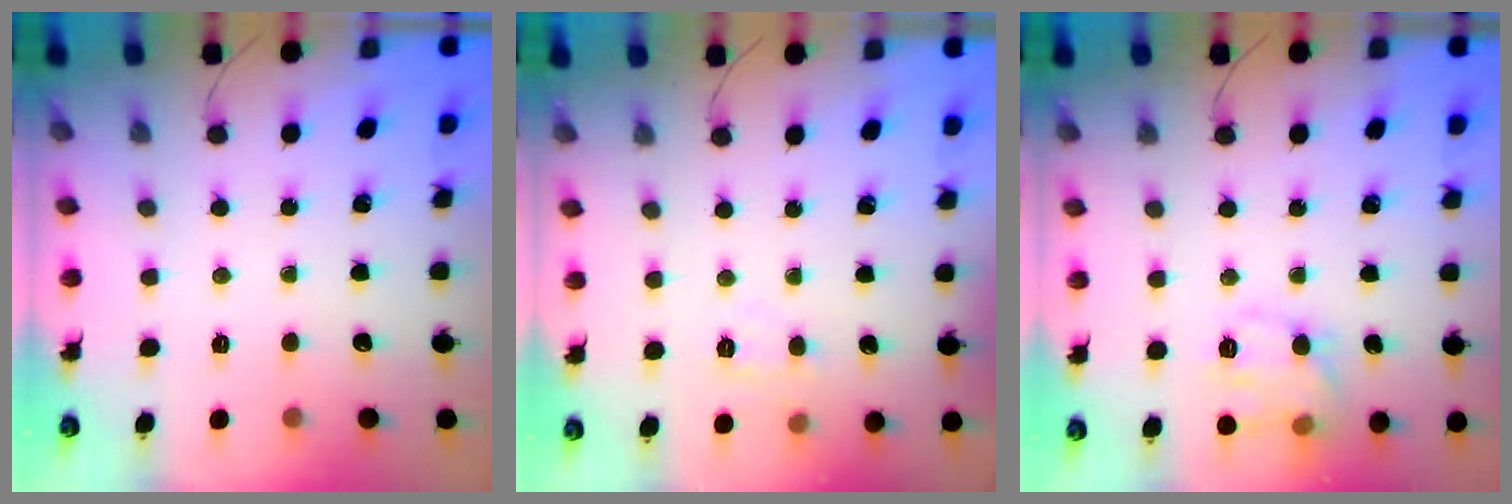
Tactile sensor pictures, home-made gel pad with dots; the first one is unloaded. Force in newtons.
{"total": 5.0, "press": 4.8, "slide": 1.4}
{"total": 11.8, "press": 11.8, "slide": 0.6}